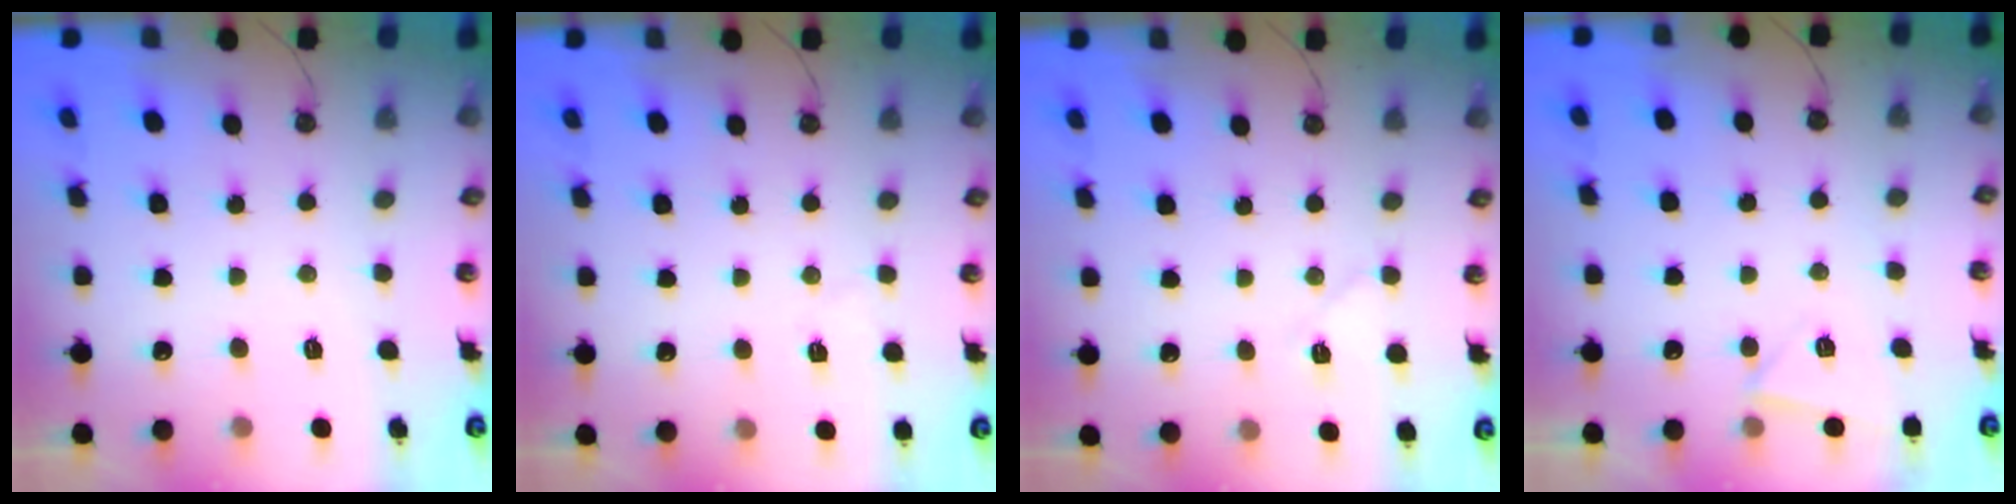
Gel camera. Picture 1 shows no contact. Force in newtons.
{"total": 3.8, "press": 3.2, "slide": 2.1}
{"total": 6.3, "press": 5.8, "slide": 2.5}
{"total": 5.3, "press": 2.4, "slide": 4.7}